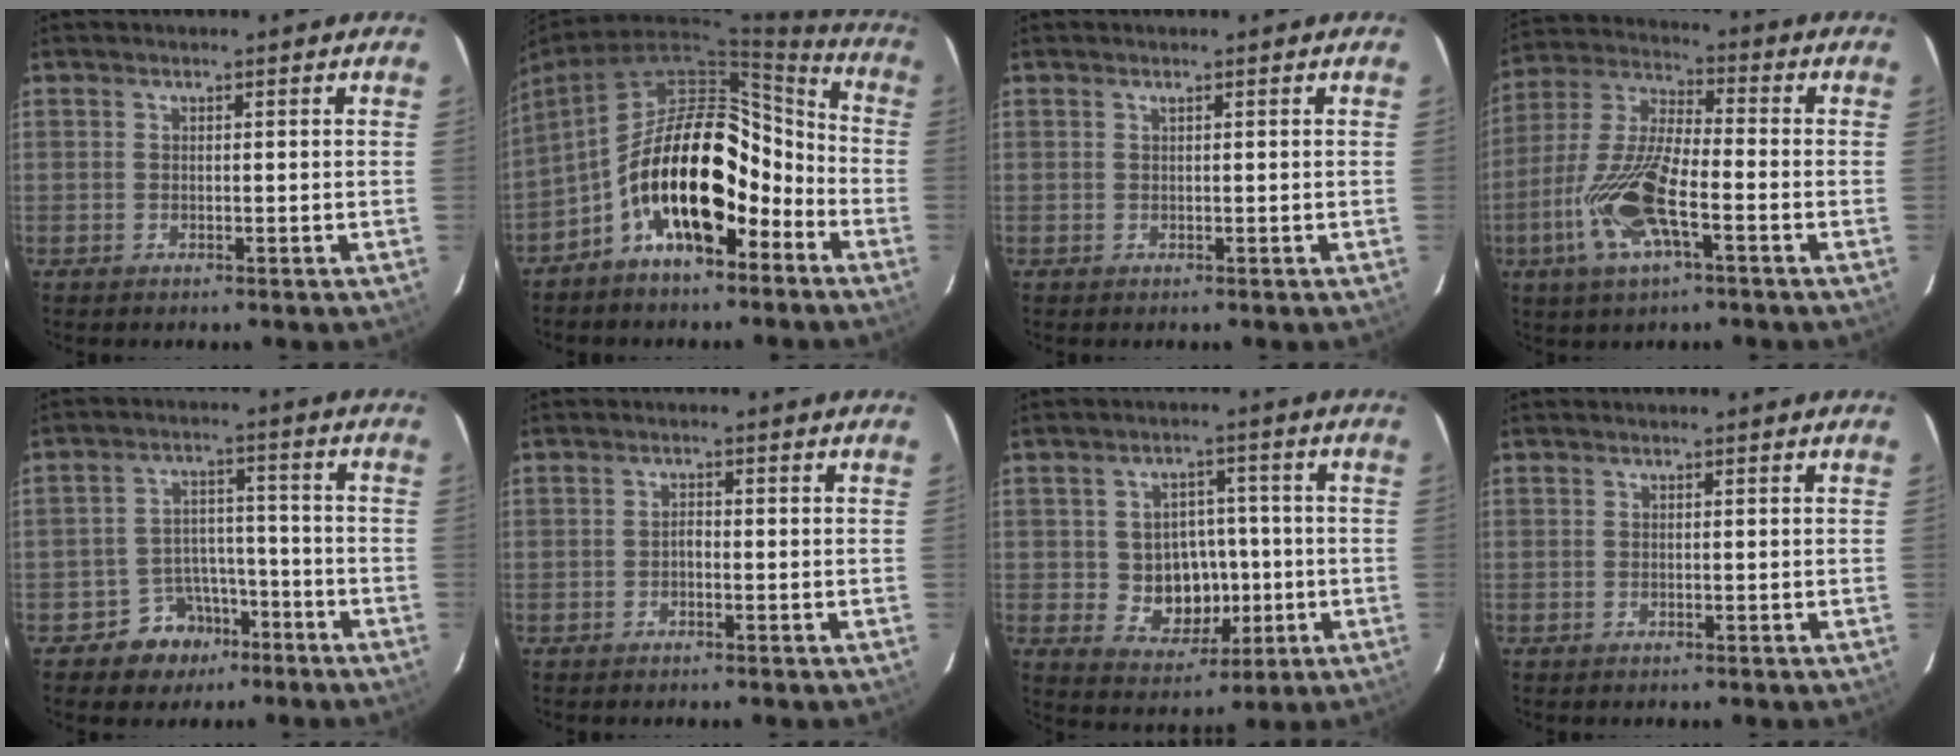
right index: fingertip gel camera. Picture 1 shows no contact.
{"total": 17.0, "force": [-8.4, 7.8, 12.5], "torque": [-0.194, 0.030, -0.140]}
{"total": 0.5, "force": [0.5, -0.1, 0.2], "torque": [-0.006, -0.001, 0.007]}
{"total": 15.1, "force": [-5.9, 4.7, 13.1], "torque": [-0.281, -0.010, -0.121]}
{"total": 7.9, "force": [-5.2, 5.8, 1.5], "torque": [-0.035, 0.029, -0.070]}
{"total": 1.1, "force": [-0.7, 0.6, 0.6], "torque": [-0.011, 0.005, -0.014]}
{"total": 9.3, "force": [-1.3, 7.9, 4.6], "torque": [-0.097, 0.010, -0.004]}
{"total": 0.0}